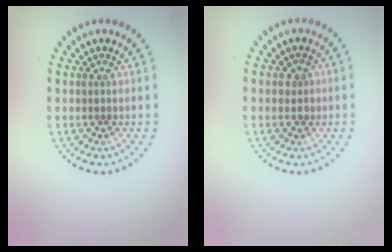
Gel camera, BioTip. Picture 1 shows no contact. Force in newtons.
{"total": 1.5, "press": 1.4, "slide": 0.6}